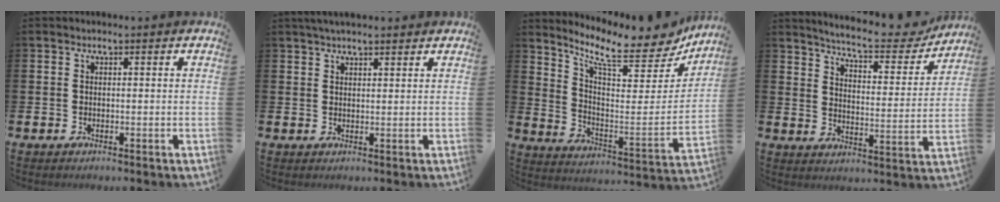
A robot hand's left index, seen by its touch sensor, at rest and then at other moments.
{"total": 1.6, "force": [1.4, 0.2, 0.9], "torque": [-0.018, 0.005, 0.024]}
{"total": 10.2, "force": [8.7, 2.6, 4.8], "torque": [-0.107, -0.073, 0.141]}
{"total": 7.2, "force": [6.7, 0.8, 2.3], "torque": [-0.064, -0.050, 0.110]}